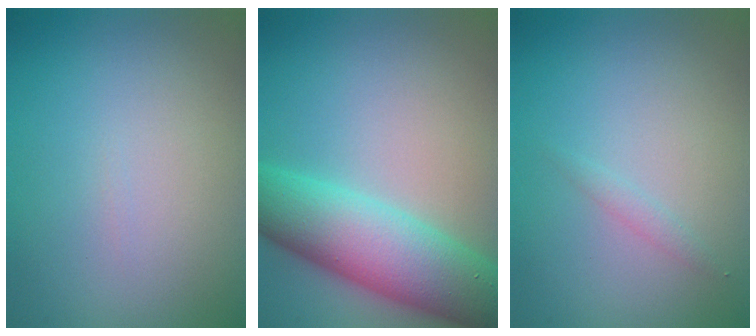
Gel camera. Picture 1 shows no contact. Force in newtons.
{"total": 8.2, "press": 8.2, "slide": 0.1}
{"total": 0.8, "press": 0.8, "slide": 0.0}